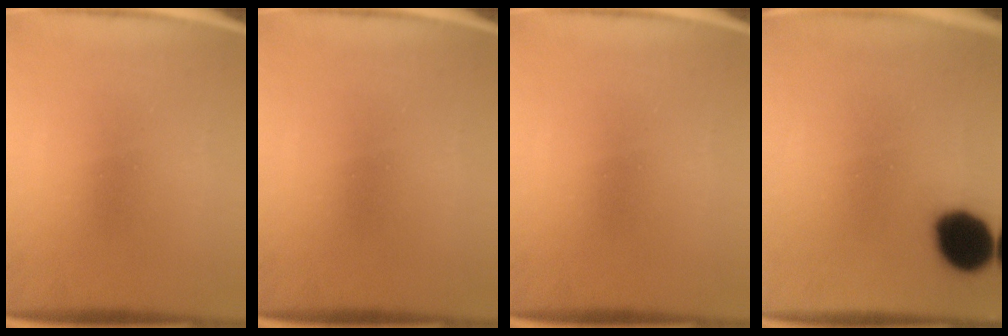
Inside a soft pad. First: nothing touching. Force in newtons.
{"total": 0.0}
{"total": 0.0}
{"total": 13.2}